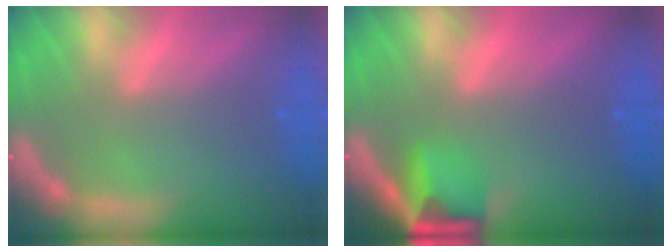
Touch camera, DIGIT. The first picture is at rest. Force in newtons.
{"total": 4.4}